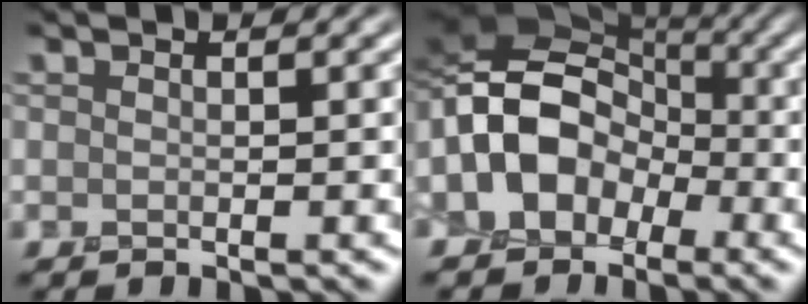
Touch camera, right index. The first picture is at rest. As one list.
[{"total": 10.4, "force": [-1.8, 7.4, 7.2], "torque": [-0.135, 0.009, -0.052]}]